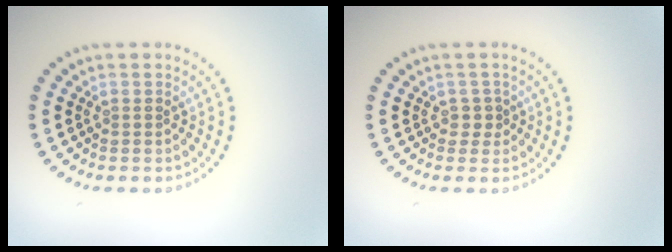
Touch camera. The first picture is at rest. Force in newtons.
{"total": 1.1, "press": 0.9, "slide": 0.6}